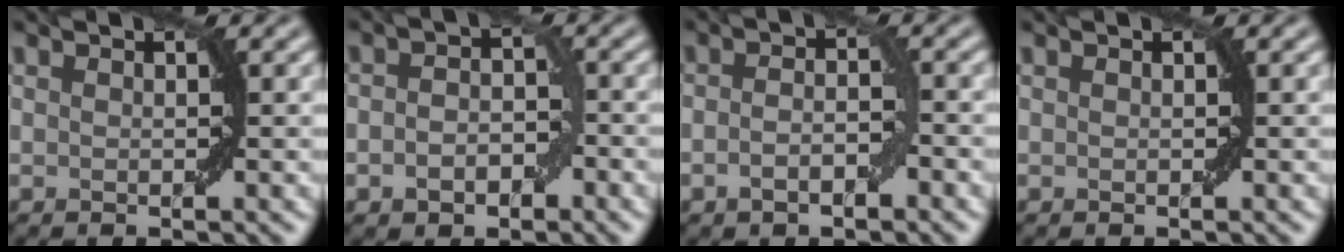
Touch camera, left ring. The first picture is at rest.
{"total": 3.2, "force": [-1.0, 2.1, 2.1], "torque": [-0.029, -0.001, -0.021]}
{"total": 2.5, "force": [-1.0, 1.0, 2.1], "torque": [-0.037, 0.001, -0.020]}
{"total": 0.0}